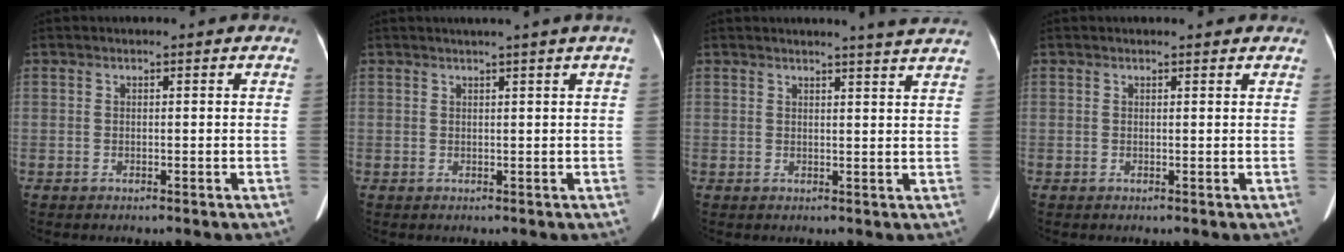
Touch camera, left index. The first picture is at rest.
{"total": 2.7, "force": [2.0, -0.9, 1.5], "torque": [-0.017, 0.004, 0.031]}
{"total": 5.7, "force": [5.2, -0.8, 2.1], "torque": [-0.031, -0.003, 0.045]}
{"total": 1.7, "force": [1.6, 0.3, 0.3], "torque": [-0.011, 0.002, 0.016]}